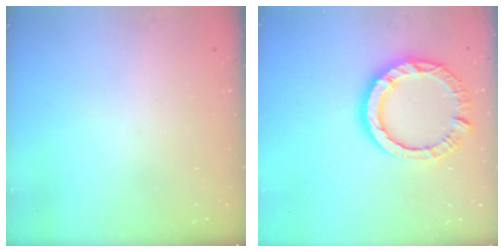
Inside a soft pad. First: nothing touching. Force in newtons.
{"total": 13.2, "press": 13.1, "slide": 1.6}